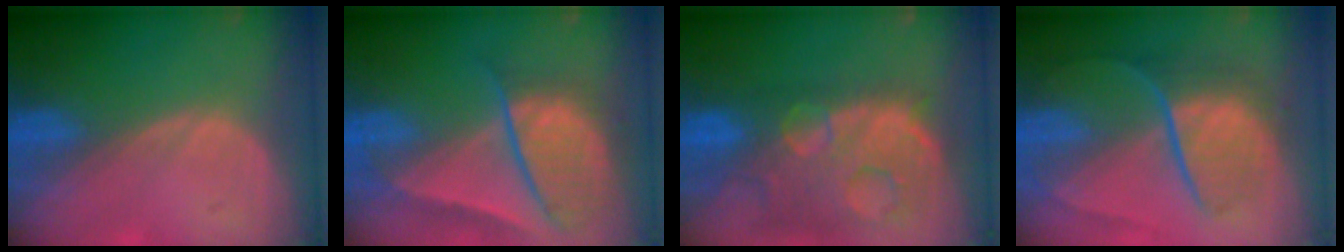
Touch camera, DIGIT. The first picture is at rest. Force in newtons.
{"total": 10.1, "press": 8.3, "slide": 5.7}
{"total": 14.3, "press": 11.6, "slide": 8.4}
{"total": 8.8, "press": 7.7, "slide": 4.2}